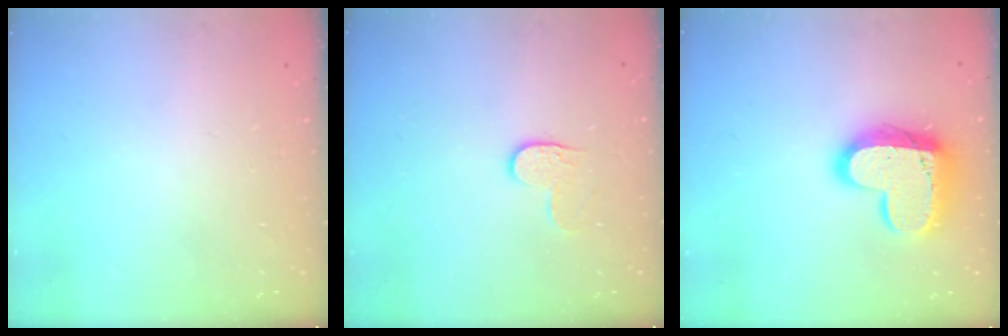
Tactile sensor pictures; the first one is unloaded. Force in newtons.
{"total": 4.2, "press": 4.2, "slide": 0.5}
{"total": 19.0, "press": 19.0, "slide": 1.5}